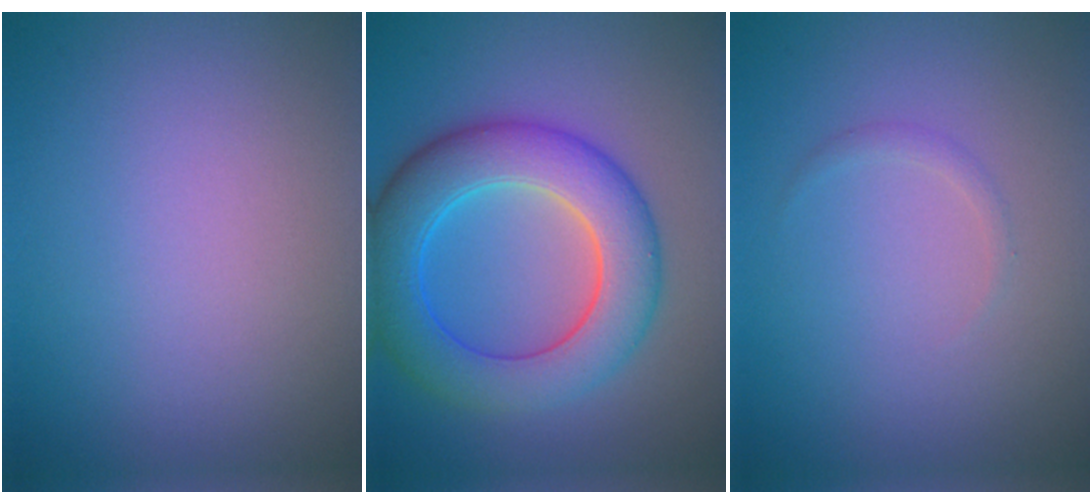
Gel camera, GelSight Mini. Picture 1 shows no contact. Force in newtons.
{"total": 8.3, "press": 8.3, "slide": 0.1}
{"total": 0.6, "press": 0.6, "slide": 0.0}